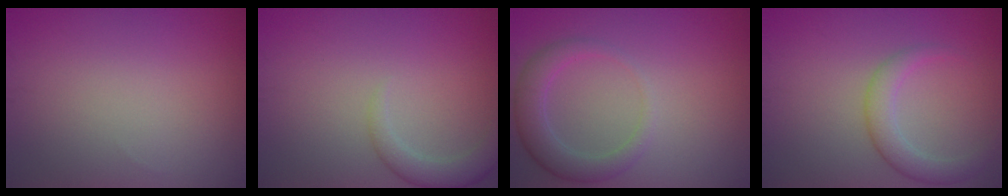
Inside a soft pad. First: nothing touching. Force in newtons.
{"total": 2.5, "press": 2.5, "slide": 0.2}
{"total": 2.4, "press": 2.4, "slide": 0.4}
{"total": 2.9, "press": 2.9, "slide": 0.2}